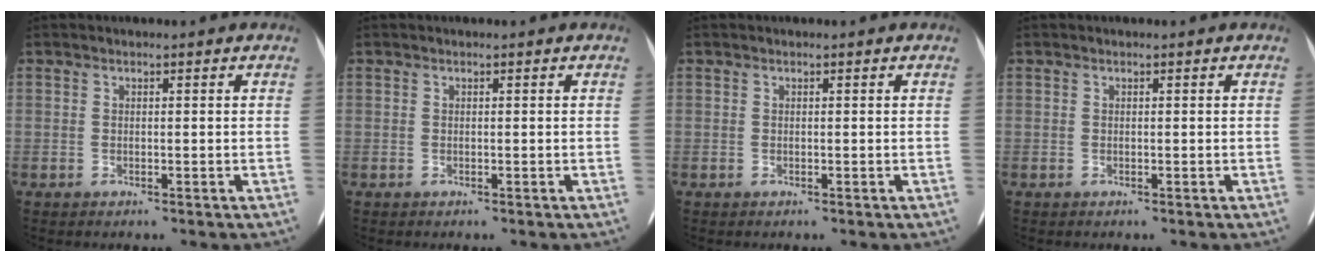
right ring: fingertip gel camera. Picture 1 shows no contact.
{"total": 0.0}
{"total": 0.0}
{"total": 0.0}